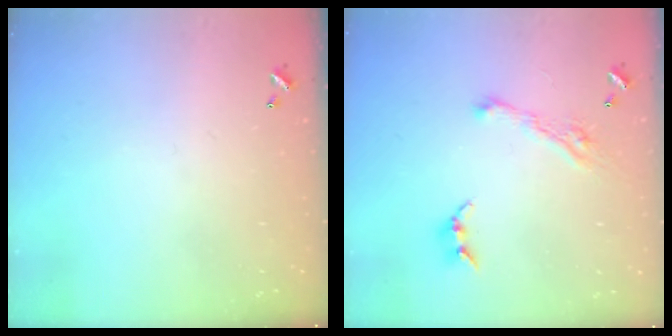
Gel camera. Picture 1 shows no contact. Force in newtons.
{"total": 5.8, "press": 5.8, "slide": 0.9}